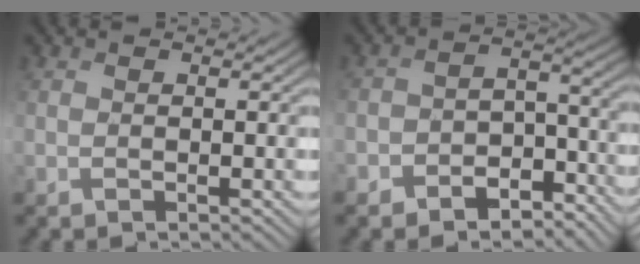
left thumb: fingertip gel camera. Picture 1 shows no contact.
{"total": 6.9, "force": [-5.0, 3.6, 3.0], "torque": [-0.048, -0.009, -0.093]}